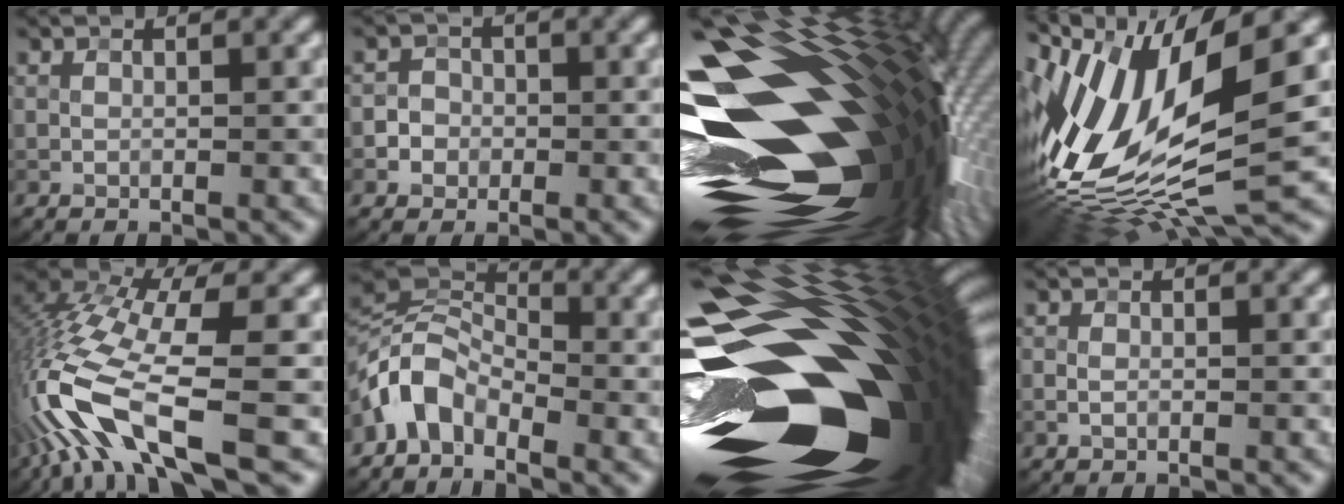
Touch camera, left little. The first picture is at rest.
{"total": 1.6, "force": [-0.9, 1.4, -0.2], "torque": [0.024, -0.001, -0.023]}
{"total": 20.7, "force": [-1.7, 10.9, 17.5], "torque": [-0.283, -0.003, -0.042]}
{"total": 14.7, "force": [0.1, 5.9, 13.5], "torque": [-0.277, -0.004, 0.006]}
{"total": 11.8, "force": [-5.2, 3.5, 10.0], "torque": [-0.225, -0.004, -0.099]}
{"total": 4.9, "force": [-3.5, 2.6, 2.1], "torque": [-0.039, 0.006, -0.089]}
{"total": 21.4, "force": [-4.5, 12.7, 16.6], "torque": [-0.290, -0.006, -0.065]}
{"total": 0.5, "force": [-0.5, 0.1, 0.1], "torque": [-0.004, 0.000, -0.012]}